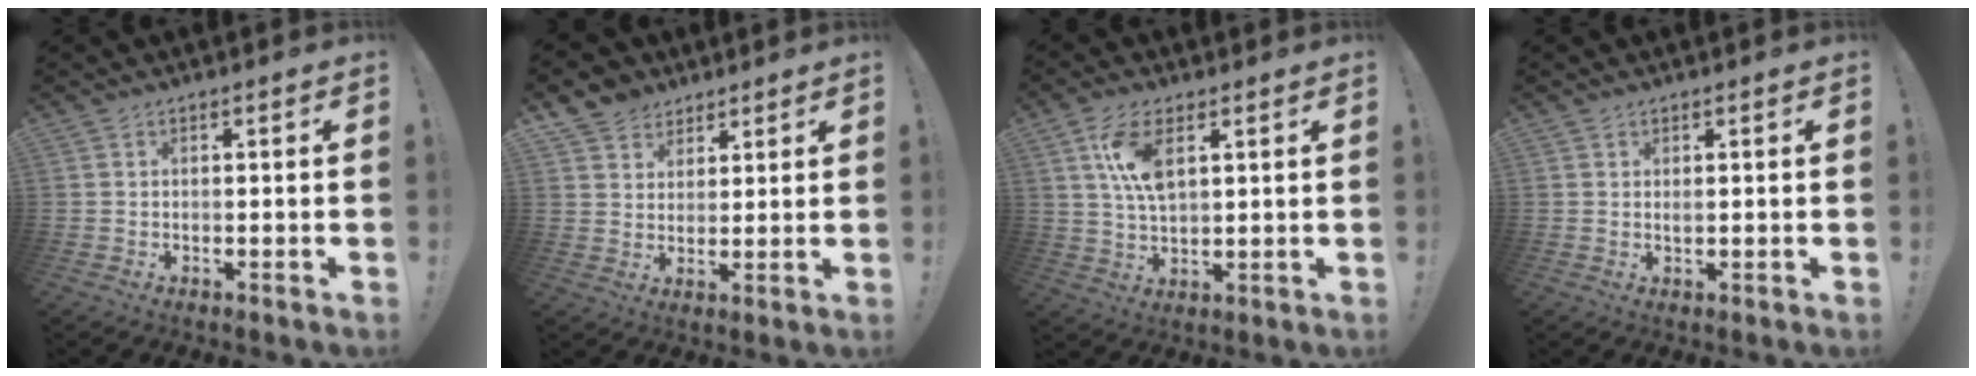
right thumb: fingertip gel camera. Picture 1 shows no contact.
{"total": 6.8, "force": [4.7, 4.9, 0.4], "torque": [-0.006, -0.036, 0.094]}
{"total": 9.6, "force": [3.7, 4.3, 7.7], "torque": [-0.150, -0.007, 0.064]}
{"total": 0.8, "force": [0.5, 0.5, 0.4], "torque": [0.000, -0.003, 0.008]}